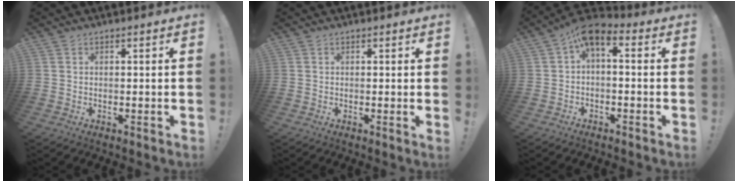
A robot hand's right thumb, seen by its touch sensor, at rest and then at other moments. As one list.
[{"total": 0.6, "force": [0.3, -0.3, 0.4], "torque": [0.006, -0.007, 0.002]}, {"total": 4.7, "force": [0.5, 2.3, 4.0], "torque": [-0.081, 0.001, 0.013]}]